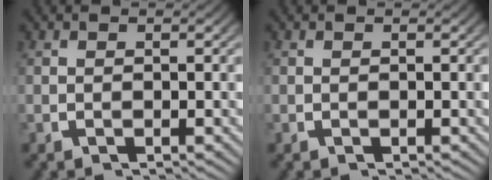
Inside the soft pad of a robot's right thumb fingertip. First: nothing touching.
{"total": 0.0}